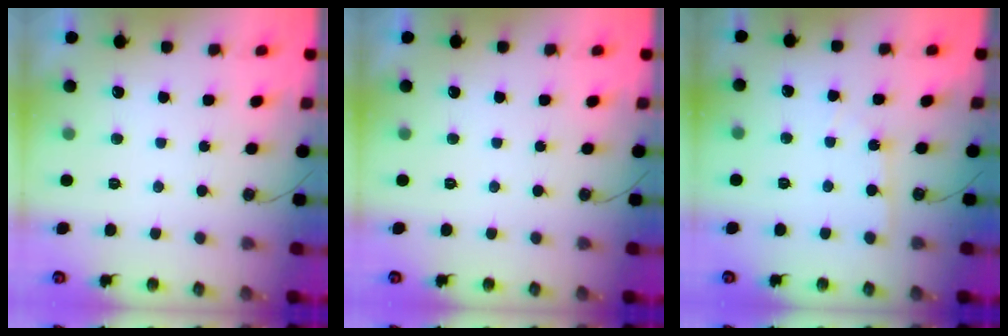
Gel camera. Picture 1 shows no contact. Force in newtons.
{"total": 0.0}
{"total": 3.4, "press": 3.4, "slide": 0.5}